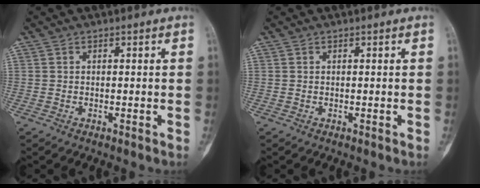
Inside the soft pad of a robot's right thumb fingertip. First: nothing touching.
{"total": 0.0}